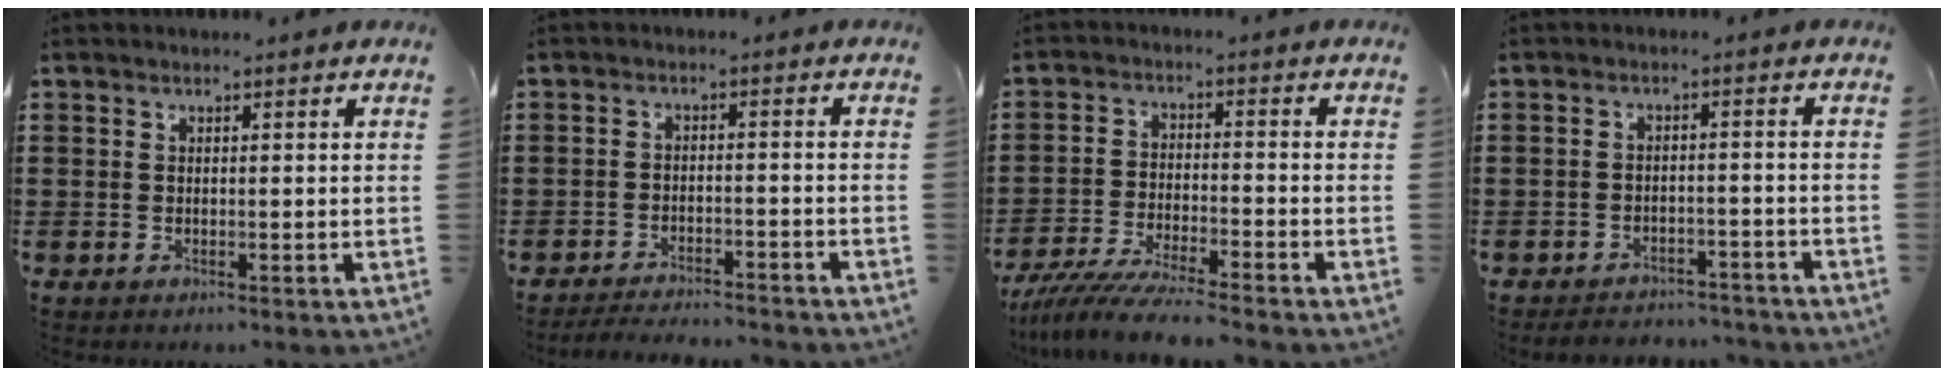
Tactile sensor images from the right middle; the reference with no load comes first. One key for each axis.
{"total": 3.3, "fx": -3.3, "fy": 0.1, "fz": 0.4, "tx": -0.009, "ty": 0.002, "tz": -0.068}
{"total": 6.8, "fx": -6.4, "fy": -0.2, "fz": 2.4, "tx": -0.058, "ty": -0.013, "tz": -0.126}
{"total": 3.2, "fx": -3.2, "fy": 0.5, "fz": 0.1, "tx": -0.007, "ty": 0.003, "tz": -0.068}